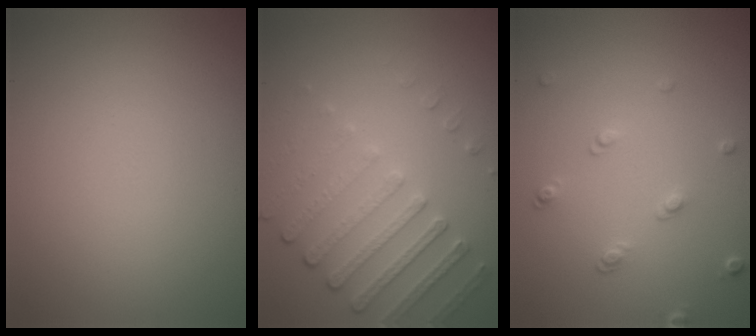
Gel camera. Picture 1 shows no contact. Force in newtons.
{"total": 4.5, "press": 3.4, "slide": 3.0}
{"total": 1.5, "press": 1.0, "slide": 1.1}